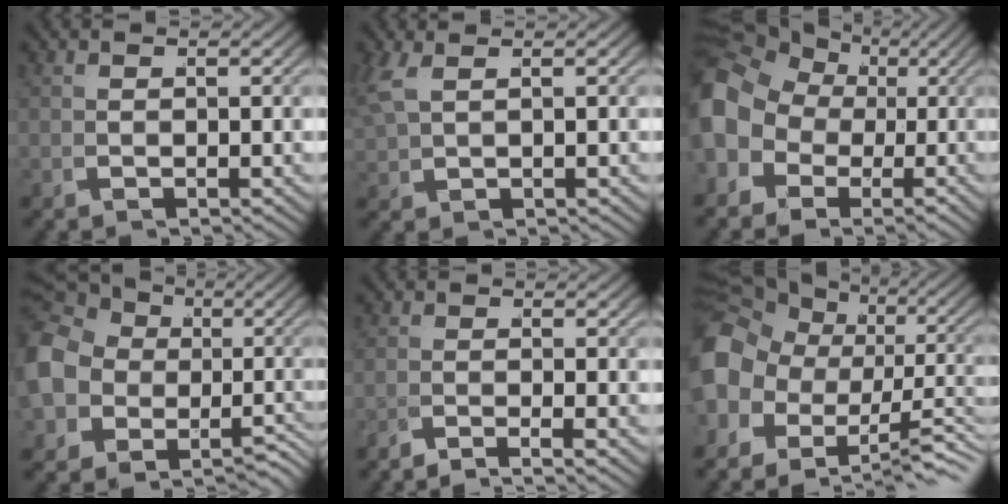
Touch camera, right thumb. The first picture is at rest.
{"total": 2.0, "force": [1.1, 0.8, 1.4], "torque": [-0.040, 0.004, 0.028]}
{"total": 9.7, "force": [1.0, 8.1, 5.2], "torque": [-0.116, -0.016, 0.014]}
{"total": 12.8, "force": [-0.5, 11.2, 6.1], "torque": [-0.135, -0.034, -0.012]}
{"total": 2.5, "force": [-2.3, 0.3, 0.9], "torque": [-0.002, 0.002, -0.049]}
{"total": 10.8, "force": [-1.5, 8.2, 6.9], "torque": [-0.119, -0.014, -0.023]}